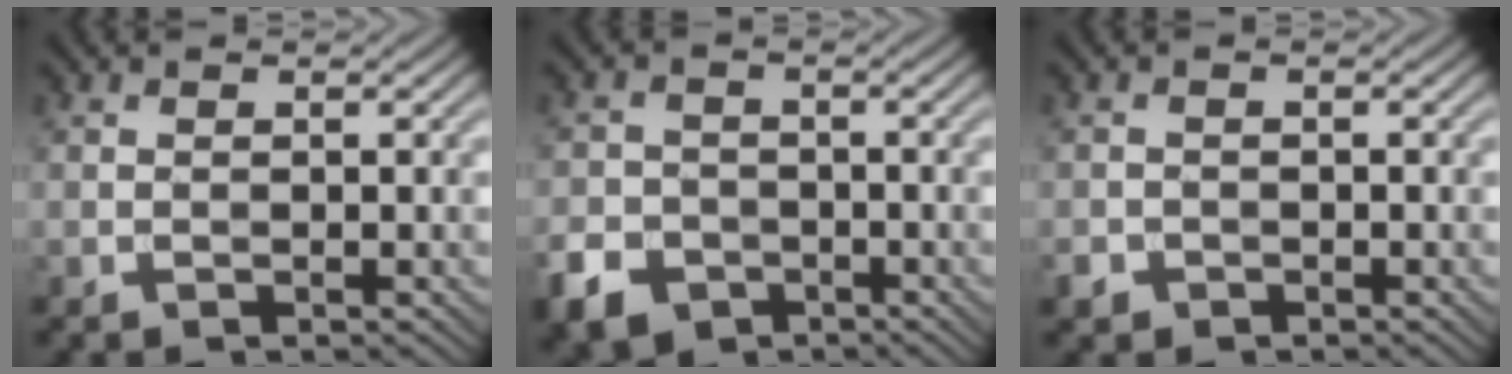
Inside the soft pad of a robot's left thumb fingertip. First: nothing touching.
{"total": 5.9, "force": [-3.4, 4.2, 2.3], "torque": [-0.056, -0.011, -0.070]}
{"total": 1.7, "force": [-1.0, 1.3, 0.4], "torque": [-0.009, -0.006, -0.024]}